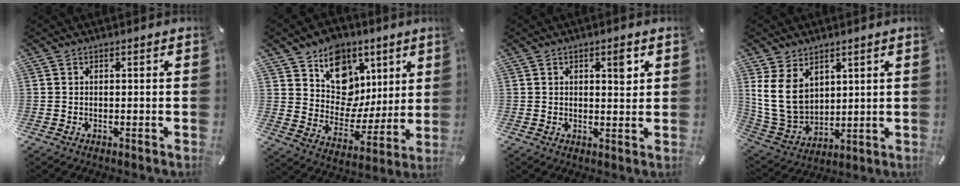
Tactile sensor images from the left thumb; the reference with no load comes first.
{"total": 12.8, "force": [5.0, 11.0, 4.2], "torque": [-0.059, -0.044, 0.097]}
{"total": 4.3, "force": [1.6, 2.0, 3.4], "torque": [-0.032, -0.011, 0.018]}
{"total": 12.5, "force": [4.5, 9.6, 6.7], "torque": [-0.168, -0.023, 0.087]}